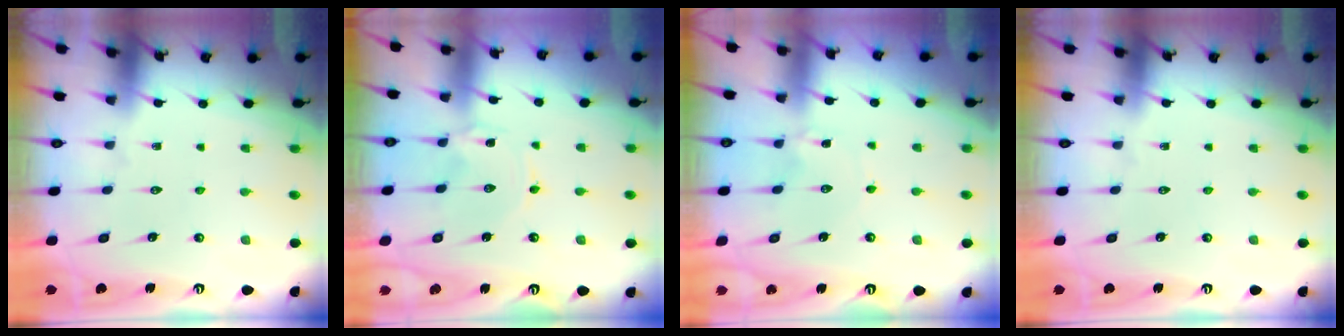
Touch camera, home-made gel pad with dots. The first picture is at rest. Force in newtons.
{"total": 0.0}
{"total": 1.5, "press": 1.5, "slide": 0.2}
{"total": 0.0}